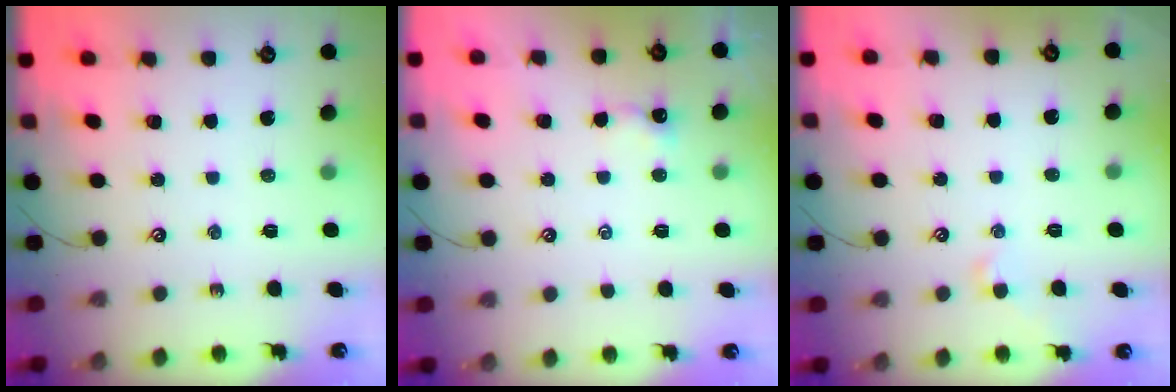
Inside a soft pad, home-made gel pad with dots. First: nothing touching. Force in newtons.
{"total": 2.2, "press": 2.2, "slide": 0.2}
{"total": 1.0, "press": 0.9, "slide": 0.4}